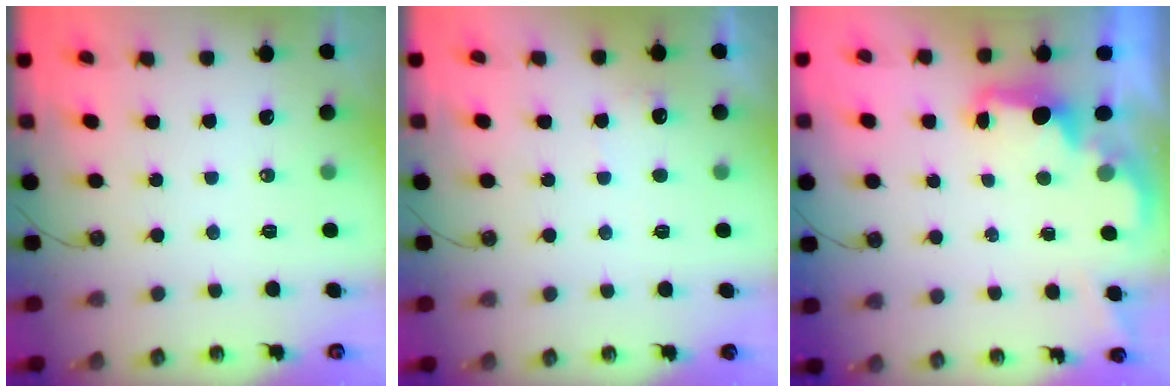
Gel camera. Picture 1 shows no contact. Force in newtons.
{"total": 4.4, "press": 4.3, "slide": 0.9}
{"total": 2.0, "press": 1.9, "slide": 0.8}